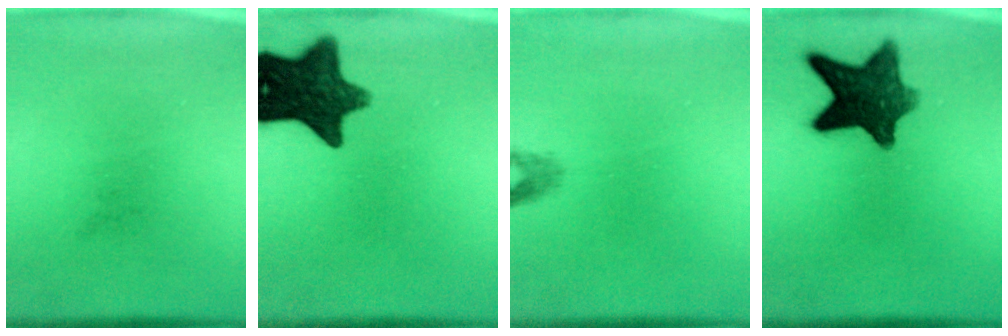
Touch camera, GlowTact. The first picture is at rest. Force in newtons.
{"total": 13.1}
{"total": 1.2}
{"total": 11.3}